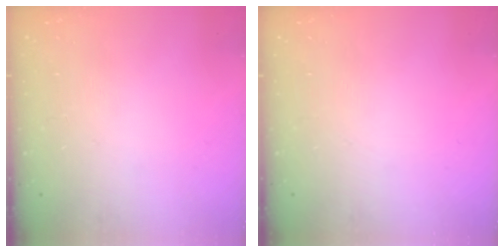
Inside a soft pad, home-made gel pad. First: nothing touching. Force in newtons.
{"total": 0.0}